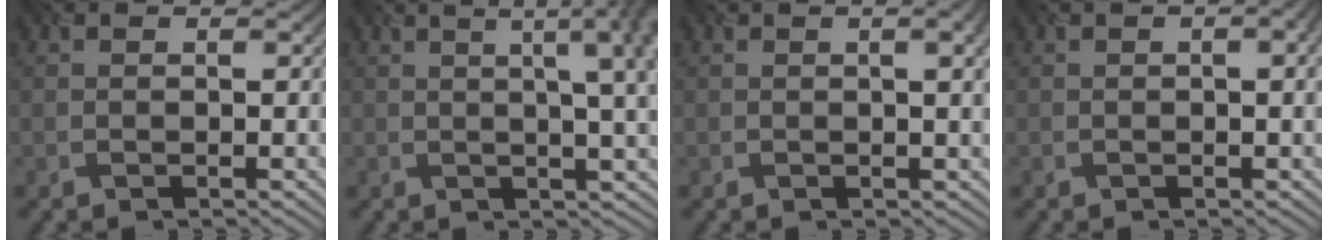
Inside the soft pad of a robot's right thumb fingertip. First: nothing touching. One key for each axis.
{"total": 10.2, "fx": 2.4, "fy": 3.5, "fz": 9.3, "tx": -0.085, "ty": 0.053, "tz": 0.018}
{"total": 4.9, "fx": 1.2, "fy": 1.8, "fz": 4.4, "tx": -0.044, "ty": 0.020, "tz": -0.001}
{"total": 4.0, "fx": 0.4, "fy": 1.5, "fz": 3.7, "tx": -0.034, "ty": 0.012, "tz": -0.004}